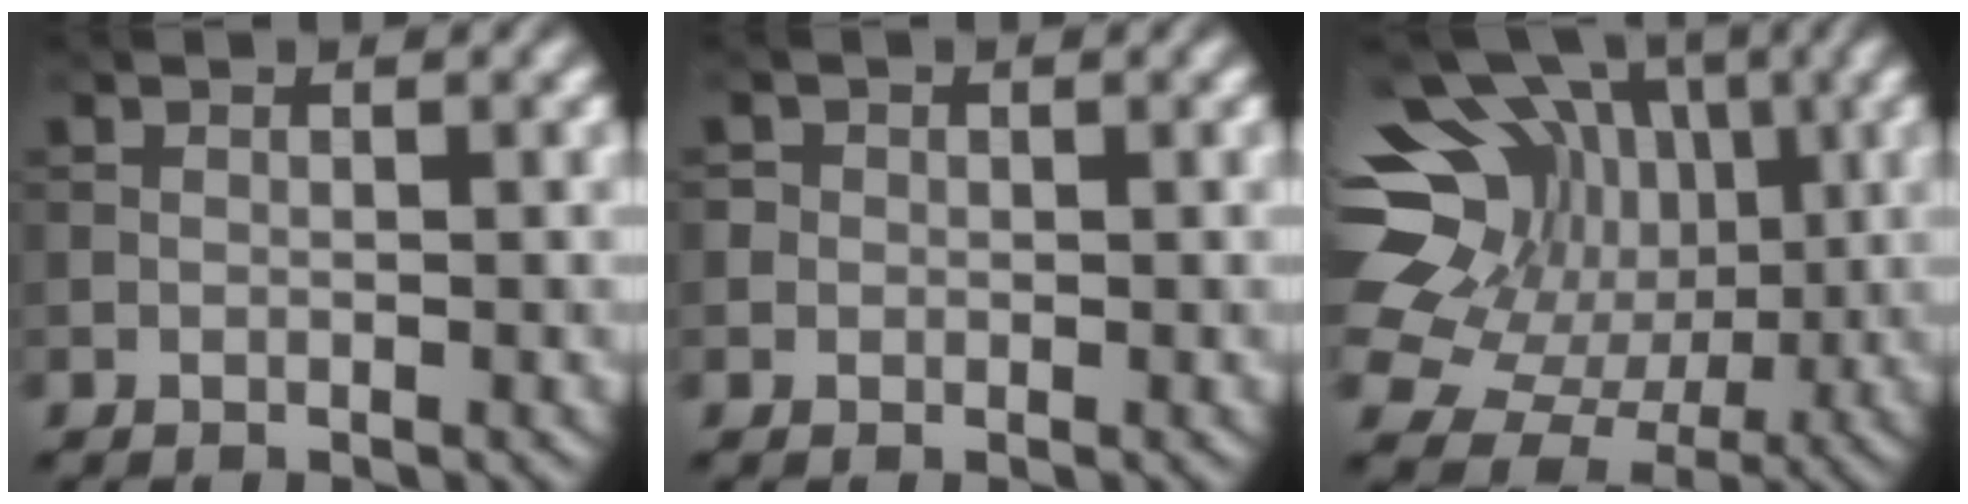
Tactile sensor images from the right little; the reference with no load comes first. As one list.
[{"total": 0.8, "force": [0.1, 0.8, 0.1], "torque": [0.006, -0.002, -0.001]}, {"total": 17.4, "force": [4.3, 14.4, 8.7], "torque": [-0.208, 0.045, 0.060]}]